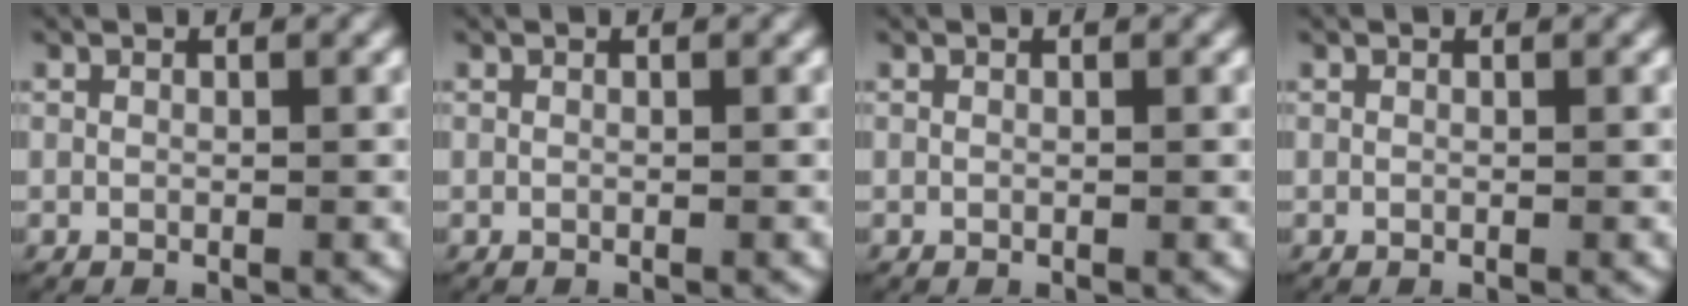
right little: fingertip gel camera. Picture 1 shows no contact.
{"total": 0.0}
{"total": 0.0}
{"total": 0.0}